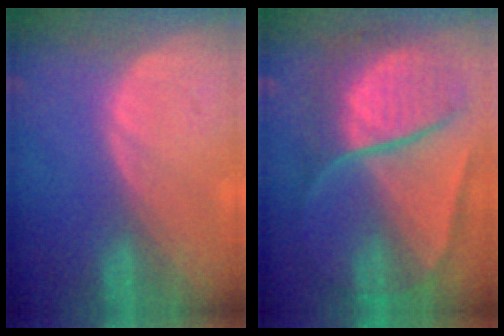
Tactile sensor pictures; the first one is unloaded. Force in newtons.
{"total": 10.8, "press": 10.7, "slide": 1.1}